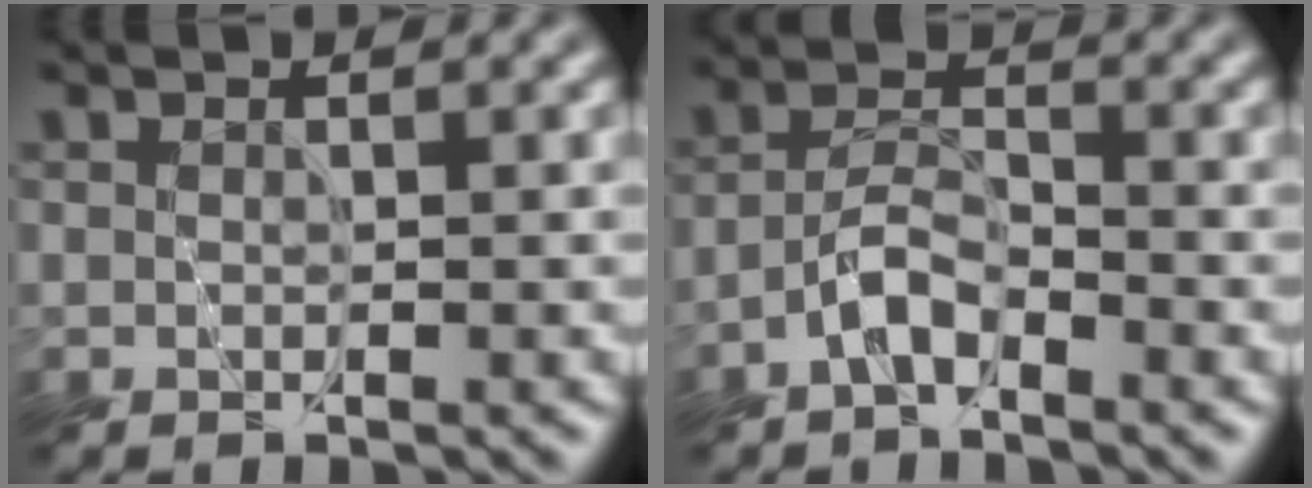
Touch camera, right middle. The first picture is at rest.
{"total": 2.8, "force": [-2.2, 1.0, 1.5], "torque": [-0.031, 0.009, -0.052]}